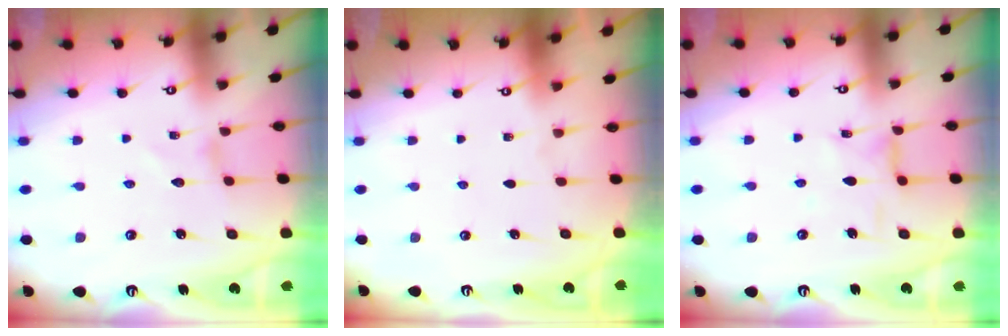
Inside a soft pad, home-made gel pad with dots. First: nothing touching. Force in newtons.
{"total": 0.0}
{"total": 3.8, "press": 3.8, "slide": 0.3}